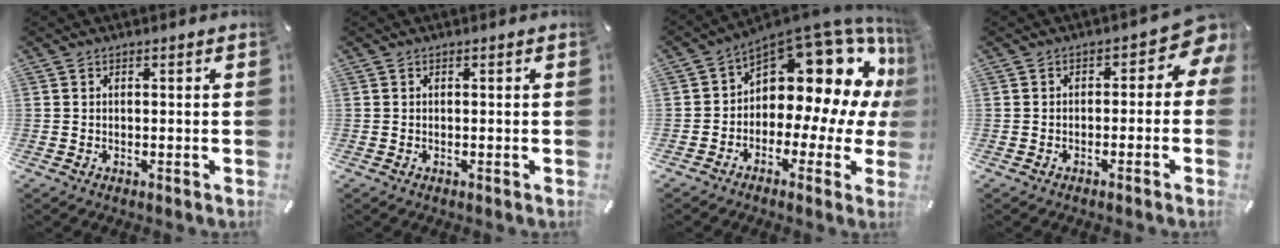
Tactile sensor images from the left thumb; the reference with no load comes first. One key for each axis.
{"total": 0.0}
{"total": 16.3, "fx": 7.4, "fy": 9.2, "fz": 11.2, "tx": -0.141, "ty": -0.075, "tz": 0.115}
{"total": 5.6, "fx": 0.1, "fy": 3.6, "fz": 4.2, "tx": -0.050, "ty": -0.006, "tz": -0.005}